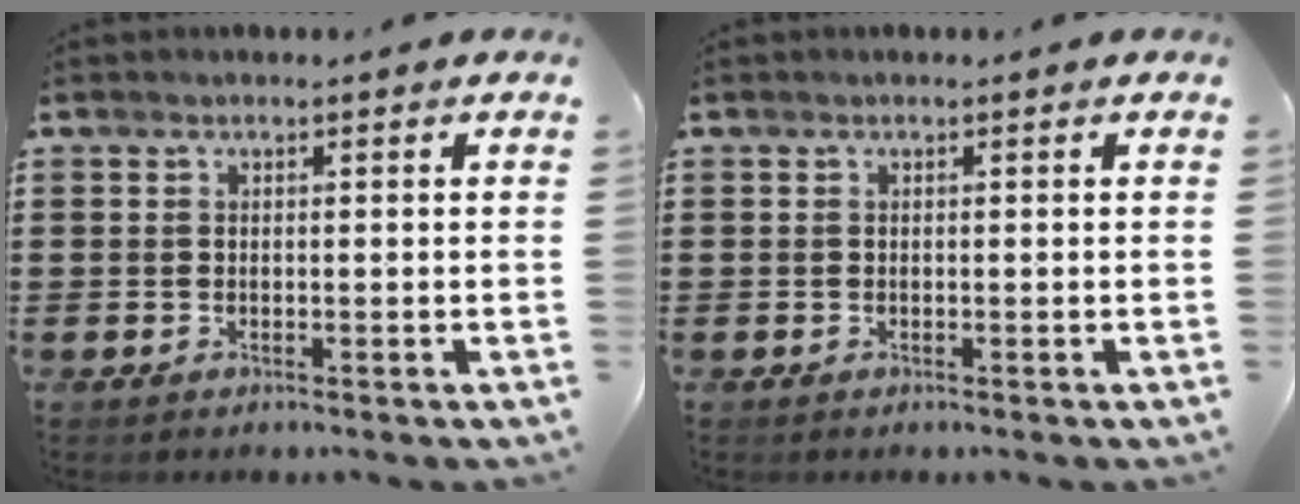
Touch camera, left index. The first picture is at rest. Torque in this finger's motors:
{"motor_torque": [0.00, 0.00, 0.00, -0.01]}